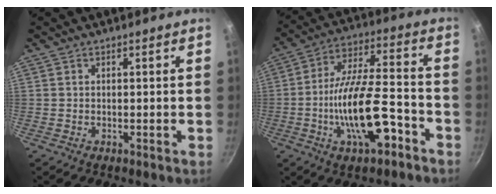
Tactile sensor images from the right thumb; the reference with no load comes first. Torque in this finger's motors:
{"motor_torque": [2.14, 0.26, 1.62, -1.15, 0.52]}